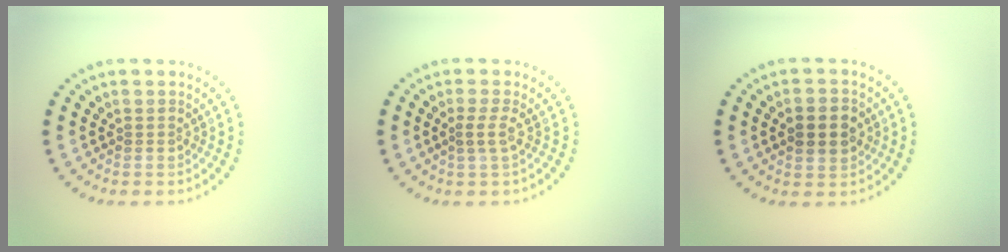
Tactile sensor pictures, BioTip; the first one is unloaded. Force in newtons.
{"total": 1.5, "press": 1.1, "slide": 1.0}
{"total": 3.6, "press": 3.6, "slide": 0.2}